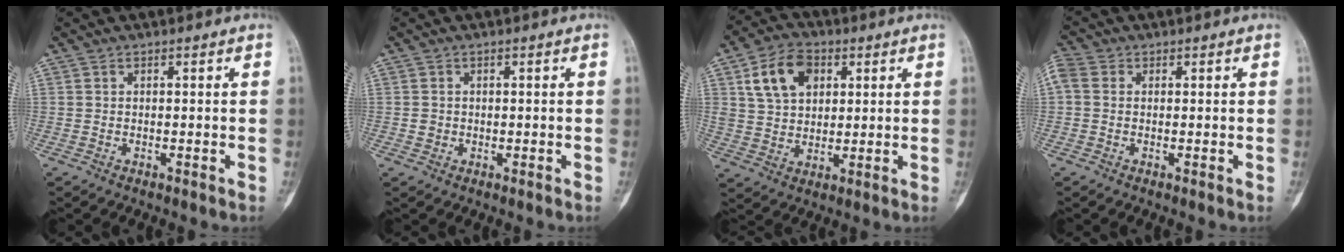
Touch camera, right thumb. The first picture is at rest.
{"total": 1.2, "force": [-0.1, 1.2, 0.3], "torque": [-0.001, 0.003, -0.001]}
{"total": 11.2, "force": [4.2, 7.7, 7.0], "torque": [-0.107, -0.002, 0.076]}
{"total": 3.2, "force": [0.6, 2.3, 2.2], "torque": [-0.065, 0.013, 0.006]}